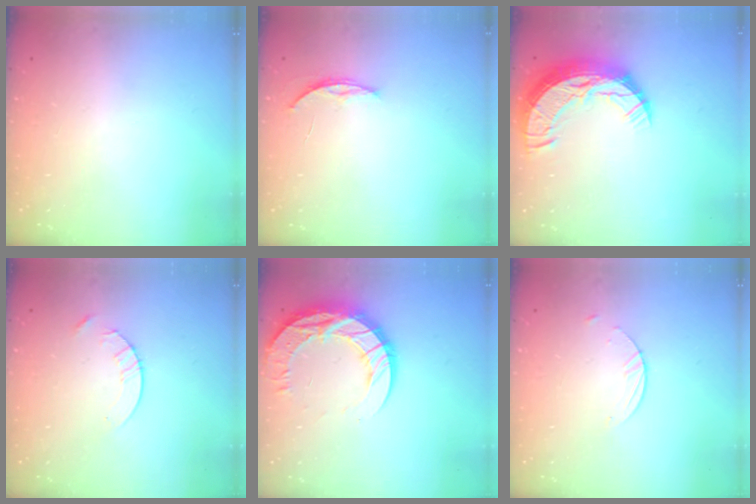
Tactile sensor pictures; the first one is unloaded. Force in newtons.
{"total": 3.7, "press": 3.7, "slide": 0.5}
{"total": 13.5, "press": 13.4, "slide": 1.2}
{"total": 3.8, "press": 3.7, "slide": 0.5}
{"total": 16.8, "press": 16.7, "slide": 1.7}
{"total": 2.1, "press": 2.1, "slide": 0.2}